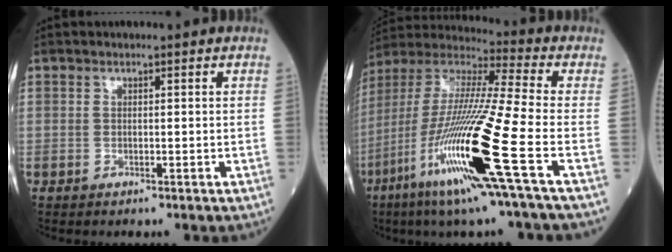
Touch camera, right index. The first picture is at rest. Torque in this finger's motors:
{"motor_torque": [2.14, 0.00, 1.05, 0.21]}